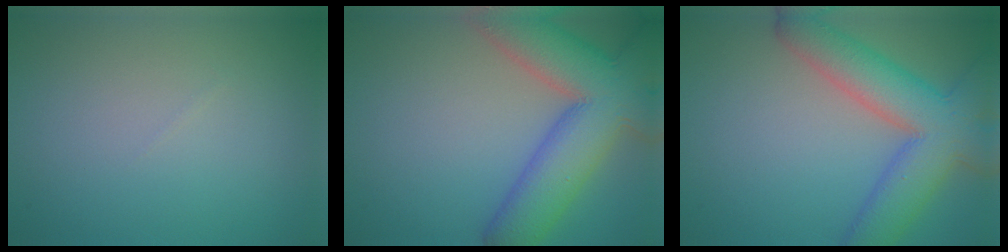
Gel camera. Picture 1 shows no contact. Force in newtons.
{"total": 11.2, "press": 11.2, "slide": 0.8}
{"total": 8.6, "press": 8.6, "slide": 0.4}